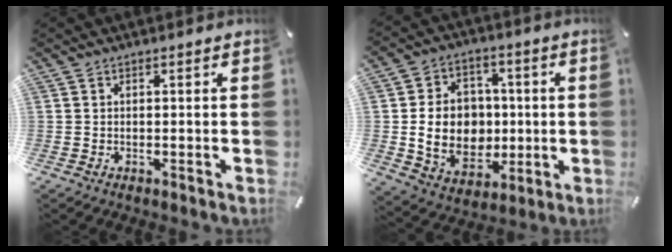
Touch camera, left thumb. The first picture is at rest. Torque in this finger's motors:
{"motor_torque": [2.49, 2.52, 0.39, -0.06, 0.37]}